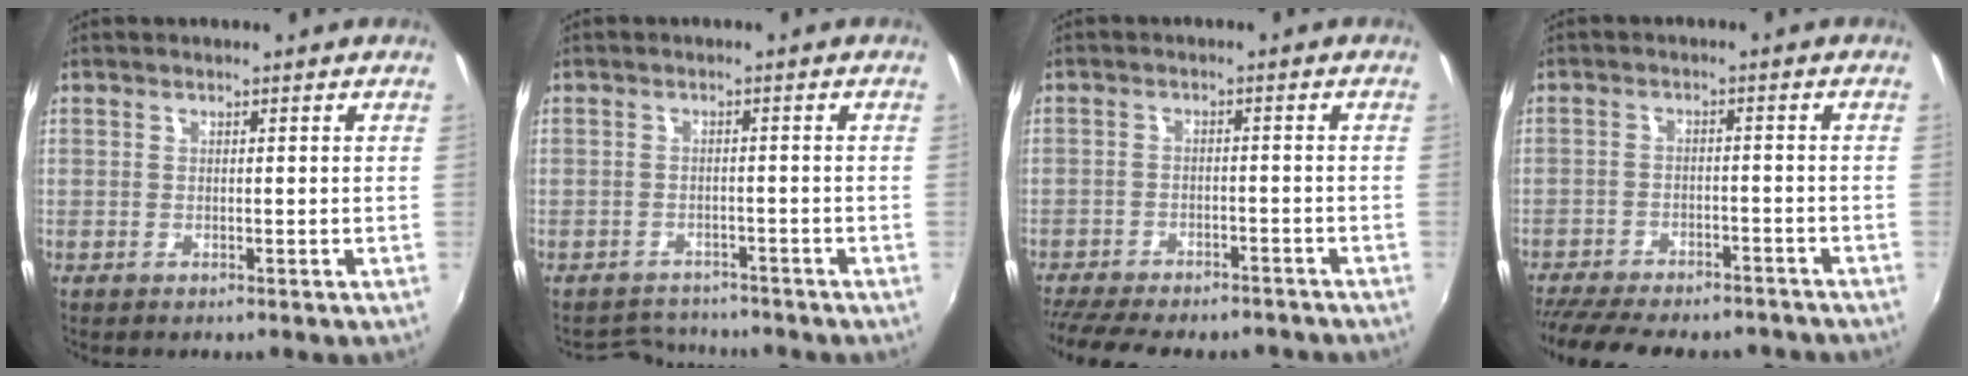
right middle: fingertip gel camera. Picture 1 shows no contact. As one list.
[{"total": 5.2, "force": [-5.0, 1.6, 0.1], "torque": [-0.019, 0.002, -0.080]}, {"total": 16.1, "force": [-13.7, 4.7, 6.9], "torque": [-0.154, -0.029, -0.195]}, {"total": 18.2, "force": [-15.4, 5.5, 7.9], "torque": [-0.172, -0.027, -0.215]}]